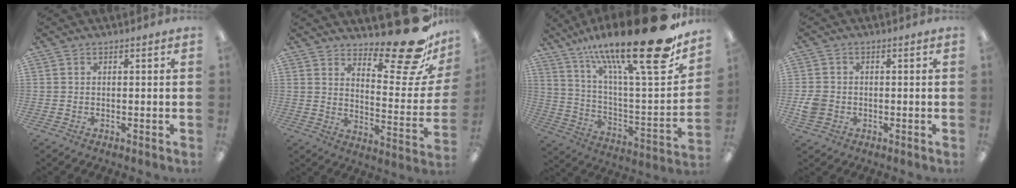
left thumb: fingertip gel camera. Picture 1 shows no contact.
{"total": 19.1, "force": [14.7, 4.9, 11.3], "torque": [-0.137, -0.120, 0.236]}
{"total": 26.9, "force": [18.7, 4.9, 18.7], "torque": [-0.292, -0.125, 0.298]}
{"total": 4.0, "force": [-0.7, 3.5, 1.7], "torque": [-0.028, 0.002, -0.014]}